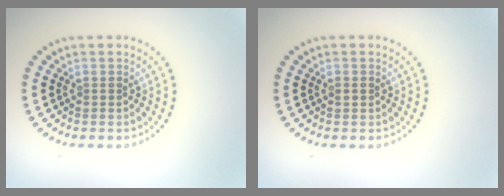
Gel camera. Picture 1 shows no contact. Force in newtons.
{"total": 0.8, "press": 0.8, "slide": 0.1}